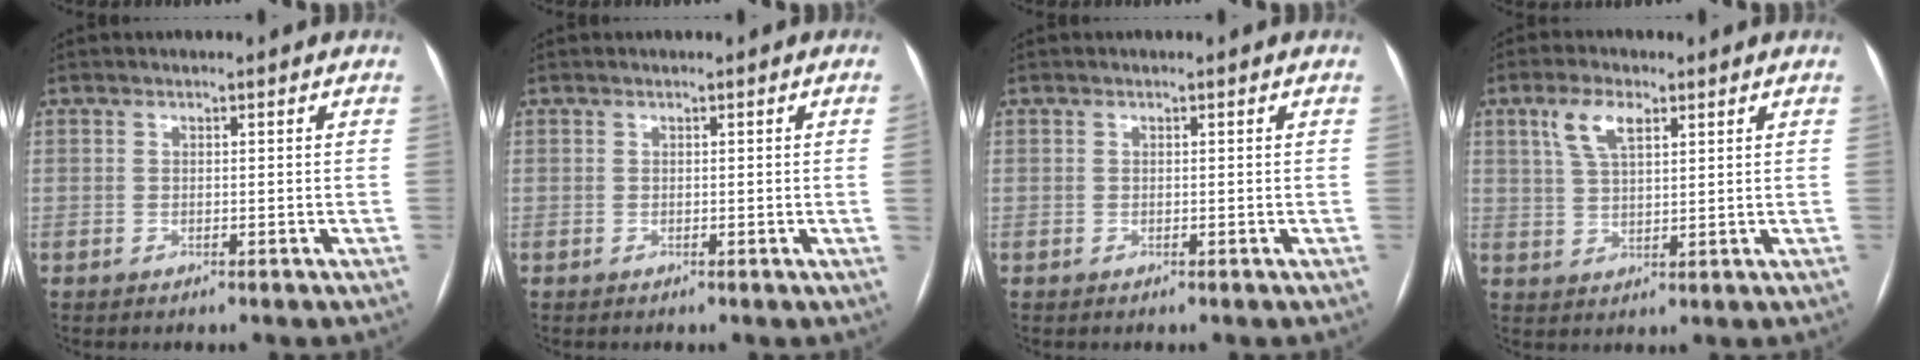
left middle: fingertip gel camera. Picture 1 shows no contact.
{"total": 1.2, "force": [-0.2, -0.5, 1.0], "torque": [-0.010, 0.001, -0.004]}
{"total": 0.0}
{"total": 5.5, "force": [2.8, 2.1, 4.2], "torque": [-0.091, 0.012, 0.056]}